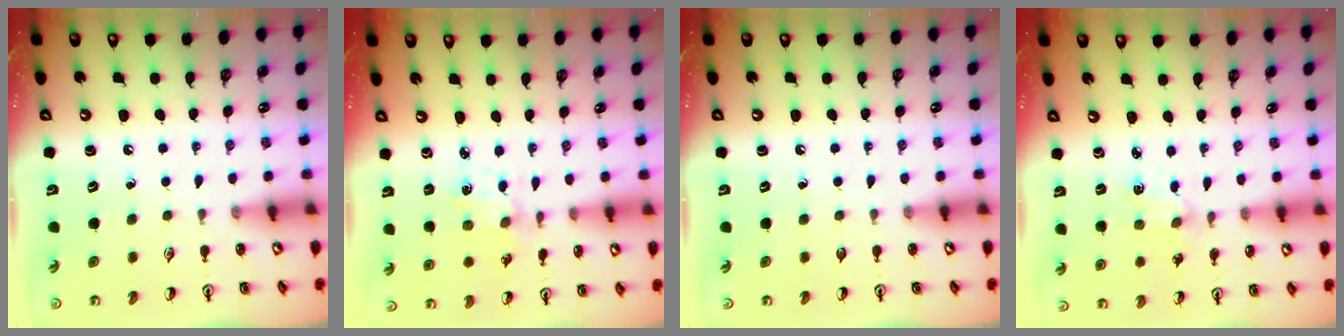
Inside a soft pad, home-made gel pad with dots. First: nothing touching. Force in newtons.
{"total": 1.1, "press": 1.0, "slide": 0.2}
{"total": 0.0}
{"total": 2.0, "press": 2.0, "slide": 0.3}